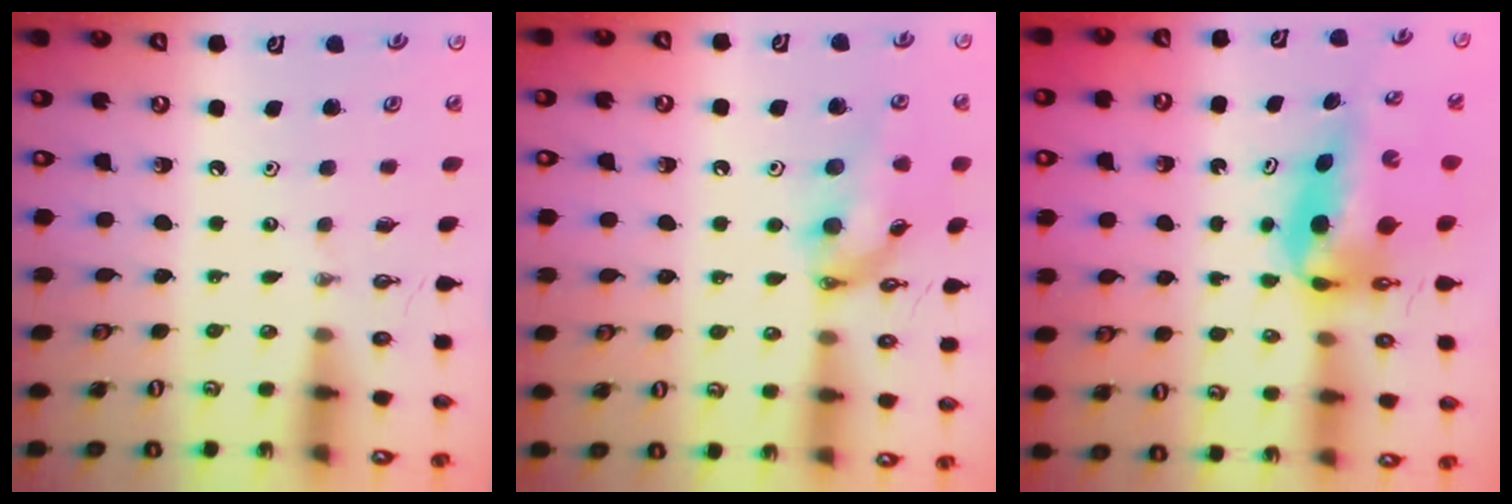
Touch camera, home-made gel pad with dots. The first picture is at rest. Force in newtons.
{"total": 14.4, "press": 14.4, "slide": 0.9}
{"total": 8.0, "press": 7.8, "slide": 1.9}